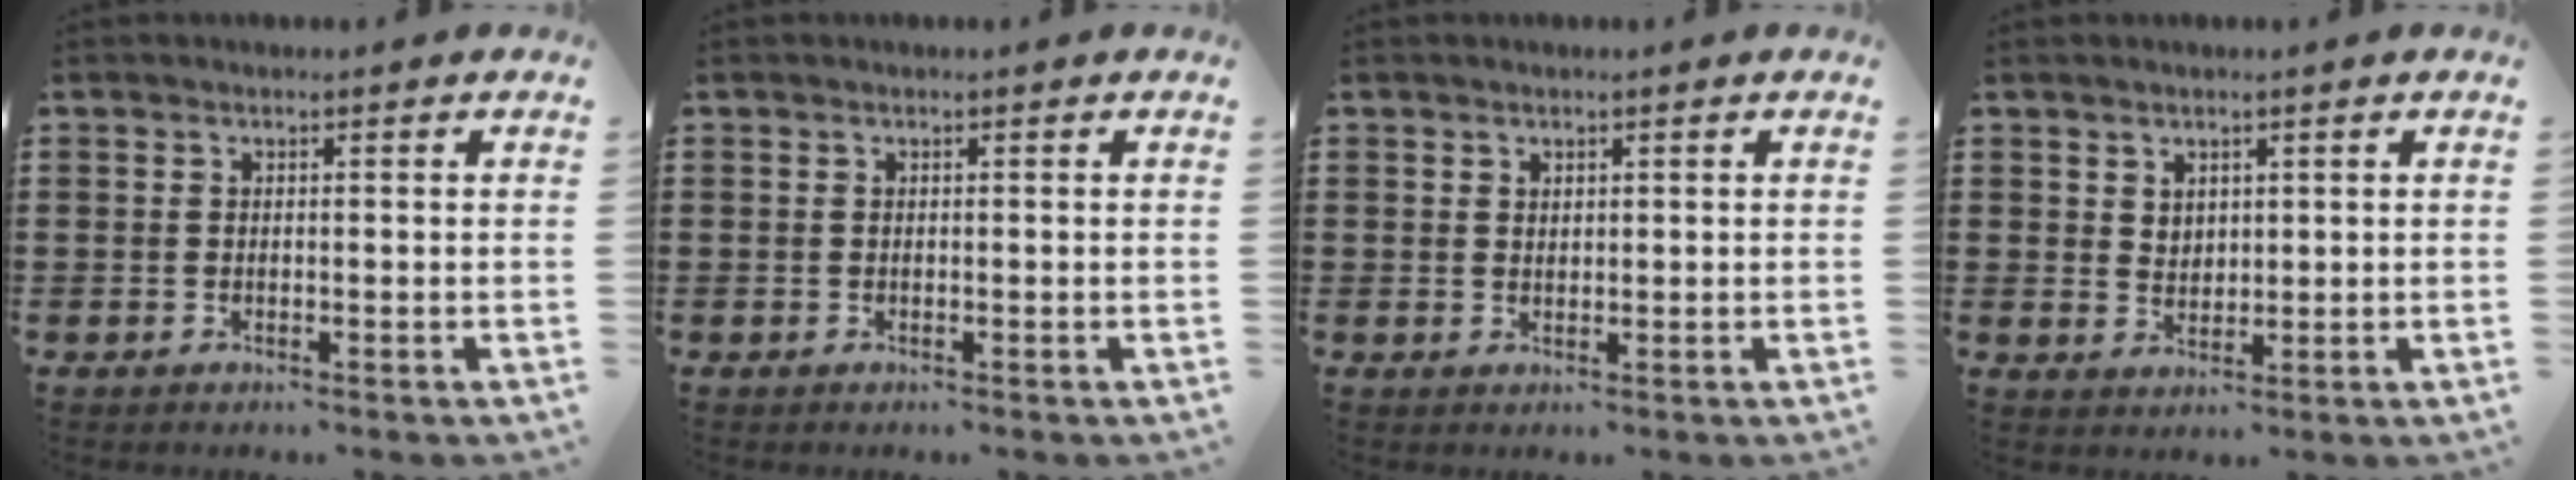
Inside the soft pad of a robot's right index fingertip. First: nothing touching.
{"total": 0.0}
{"total": 1.0, "force": [0.9, 0.4, 0.2], "torque": [-0.004, 0.002, 0.018]}
{"total": 2.2, "force": [1.6, 1.4, 0.4], "torque": [-0.012, 0.007, 0.032]}